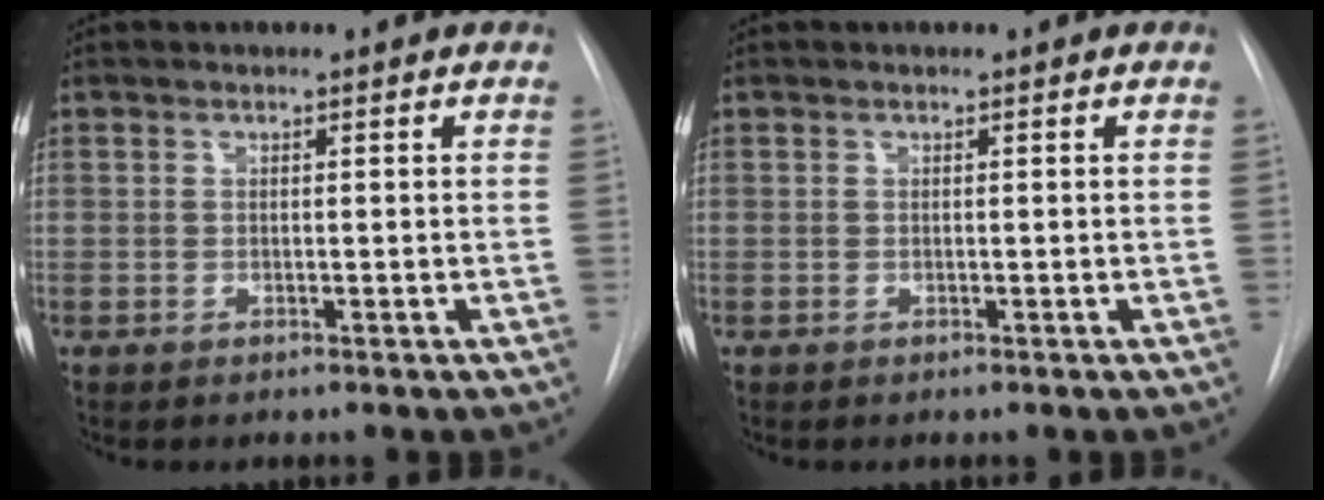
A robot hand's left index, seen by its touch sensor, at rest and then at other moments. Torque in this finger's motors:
{"motor_torque": [0.00, 0.00, 0.01, 0.00]}